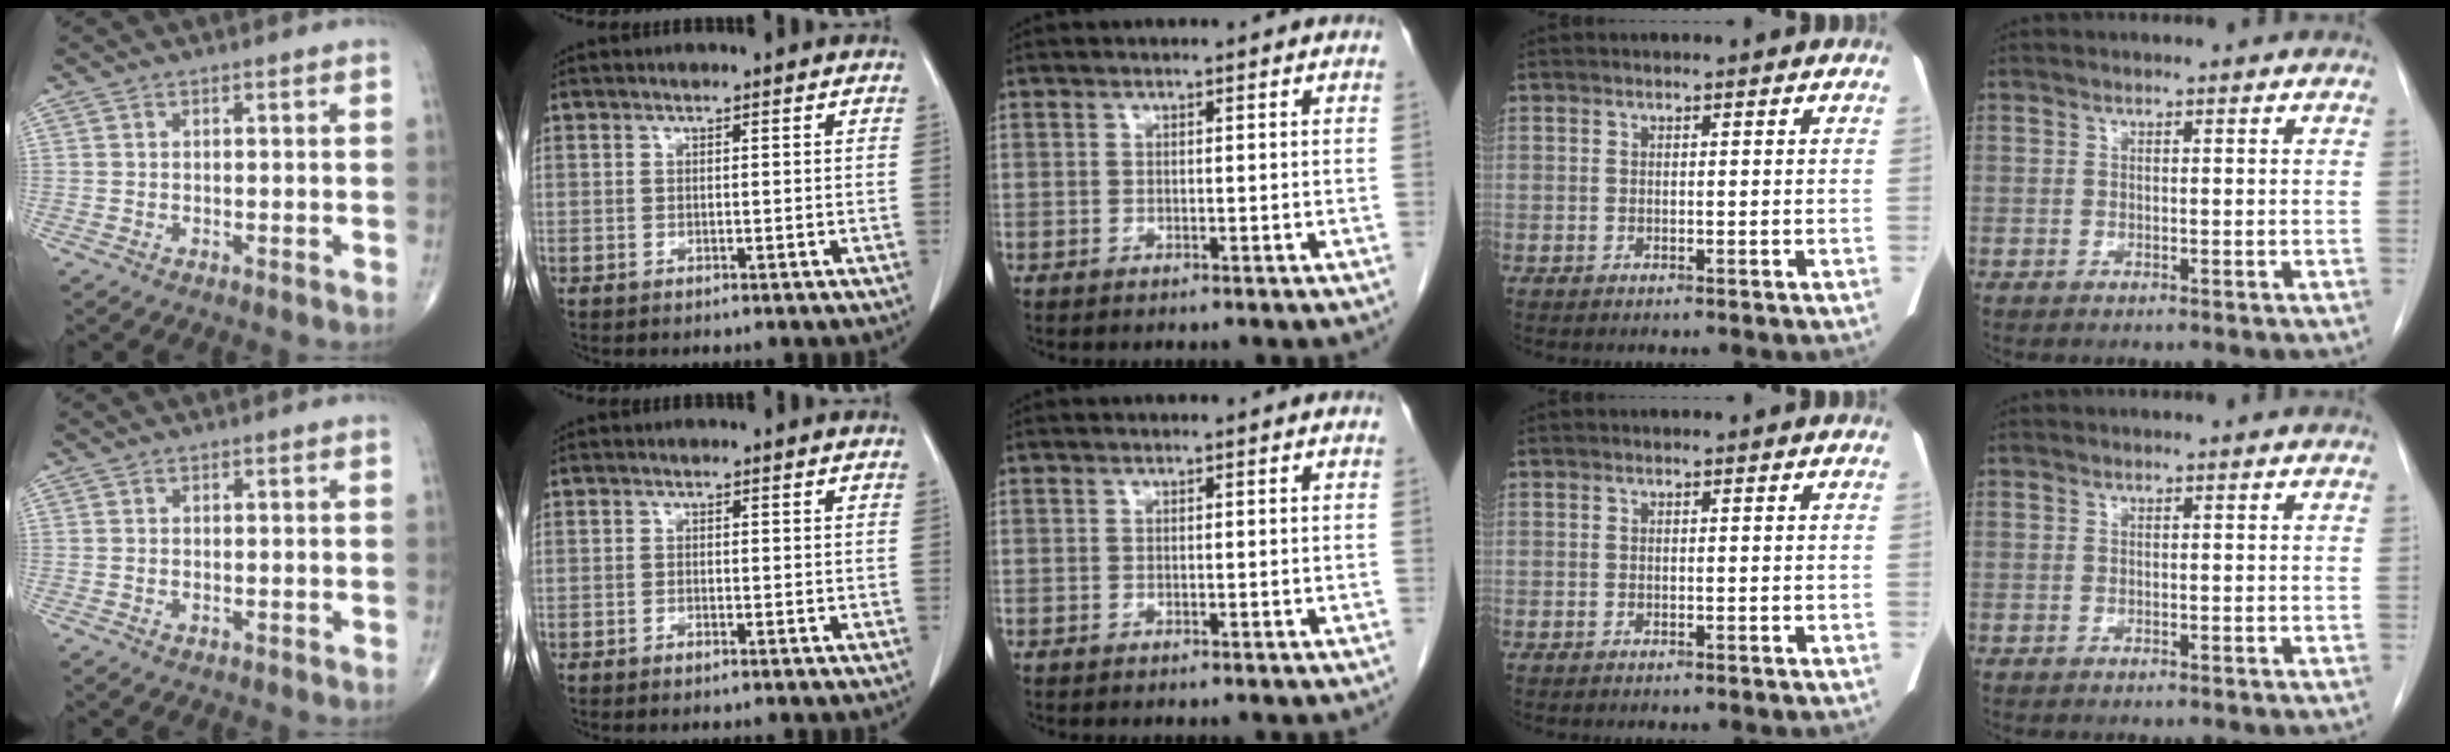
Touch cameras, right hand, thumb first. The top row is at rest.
{"thumb": {"total": 0.8, "force": [-0.2, 0.5, 0.6], "torque": [-0.012, 0.001, -0.001]}, "index": {"total": 0.7, "force": [-0.5, 0.2, 0.4], "torque": [-0.011, -0.002, -0.004]}}